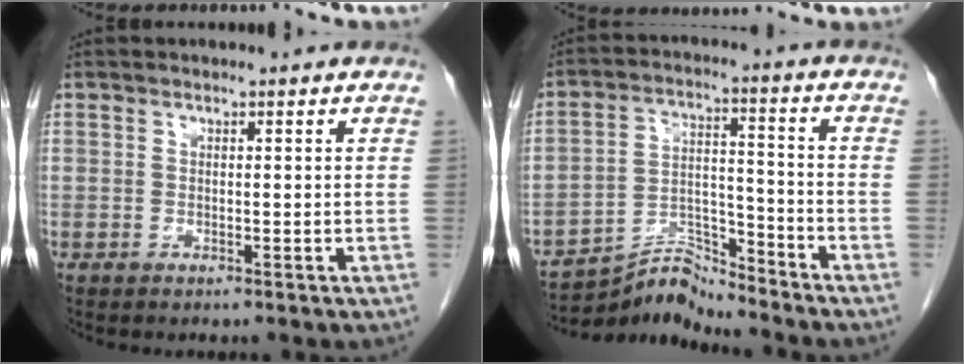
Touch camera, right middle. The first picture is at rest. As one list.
[{"total": 7.8, "force": [-7.8, -0.6, -0.6], "torque": [0.007, 0.024, -0.139]}]